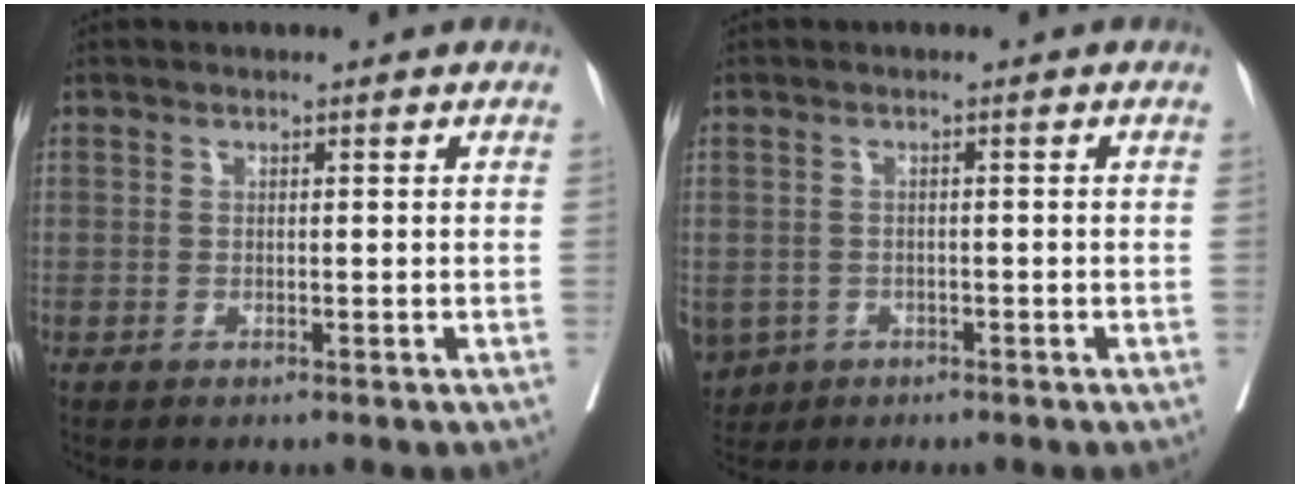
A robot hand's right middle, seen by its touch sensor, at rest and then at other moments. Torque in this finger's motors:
{"motor_torque": [1.44, -0.69, 1.05, 0.21]}